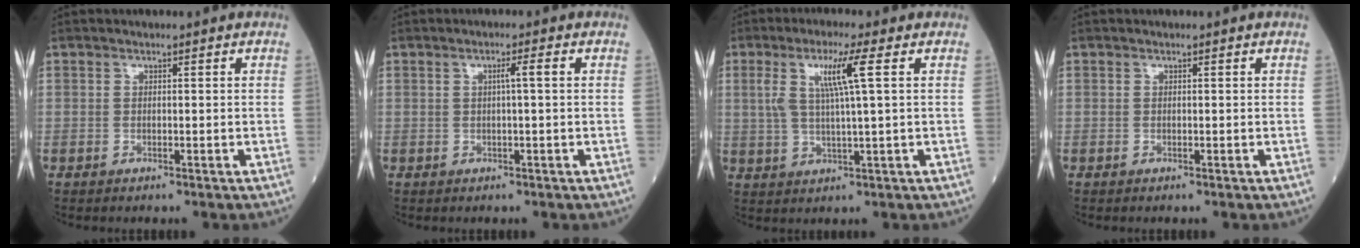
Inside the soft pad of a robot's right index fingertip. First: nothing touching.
{"total": 1.9, "force": [0.3, -0.3, 1.8], "torque": [-0.031, 0.003, 0.005]}
{"total": 6.8, "force": [2.2, -0.5, 6.4], "torque": [-0.129, 0.008, 0.047]}
{"total": 0.0}